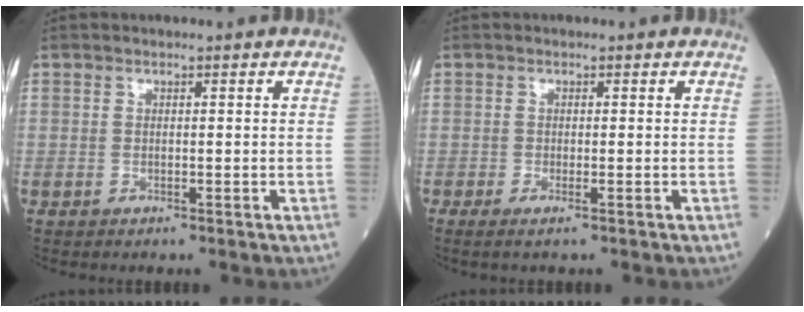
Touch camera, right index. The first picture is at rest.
{"total": 1.5, "force": [-0.5, 0.2, 1.4], "torque": [-0.026, -0.004, -0.007]}